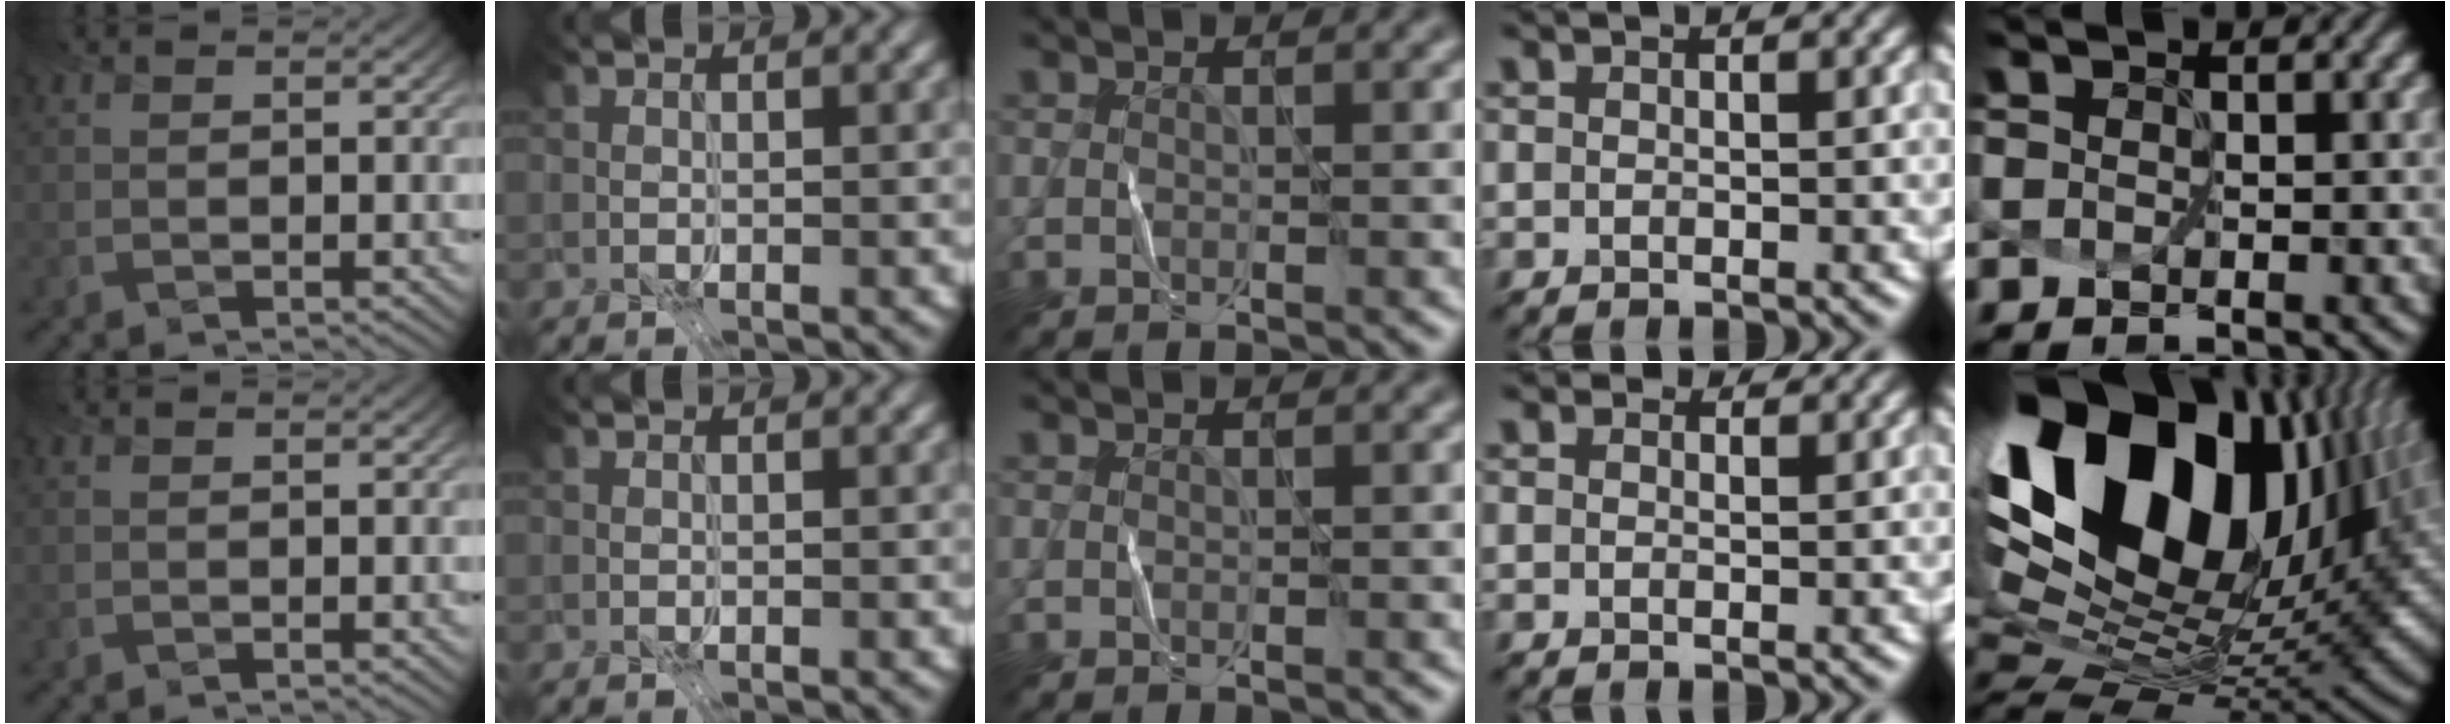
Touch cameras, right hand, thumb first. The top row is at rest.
{"ring": {"total": 1.3, "force": [0.9, 0.7, 0.5], "torque": [-0.011, 0.010, 0.000]}, "little": {"total": 18.5, "force": [8.2, 9.8, 13.3], "torque": [-0.268, 0.039, 0.155]}}